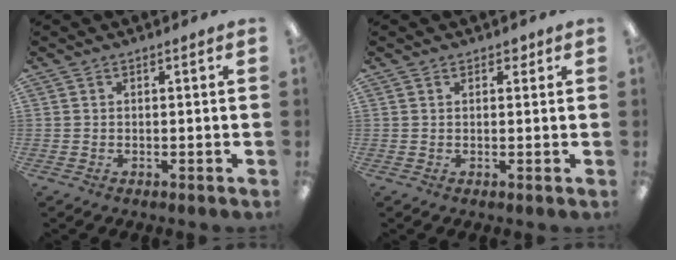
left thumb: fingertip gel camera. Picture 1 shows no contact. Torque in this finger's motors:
{"motor_torque": [0.25, 0.10, 0.53, -0.05, -0.03]}